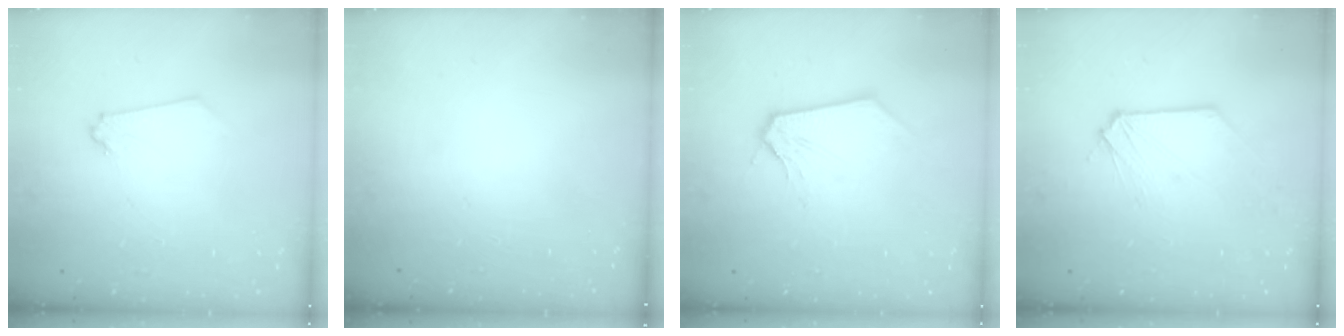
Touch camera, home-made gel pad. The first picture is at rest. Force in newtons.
{"total": 0.0}
{"total": 0.0}
{"total": 1.0, "press": 1.0, "slide": 0.1}